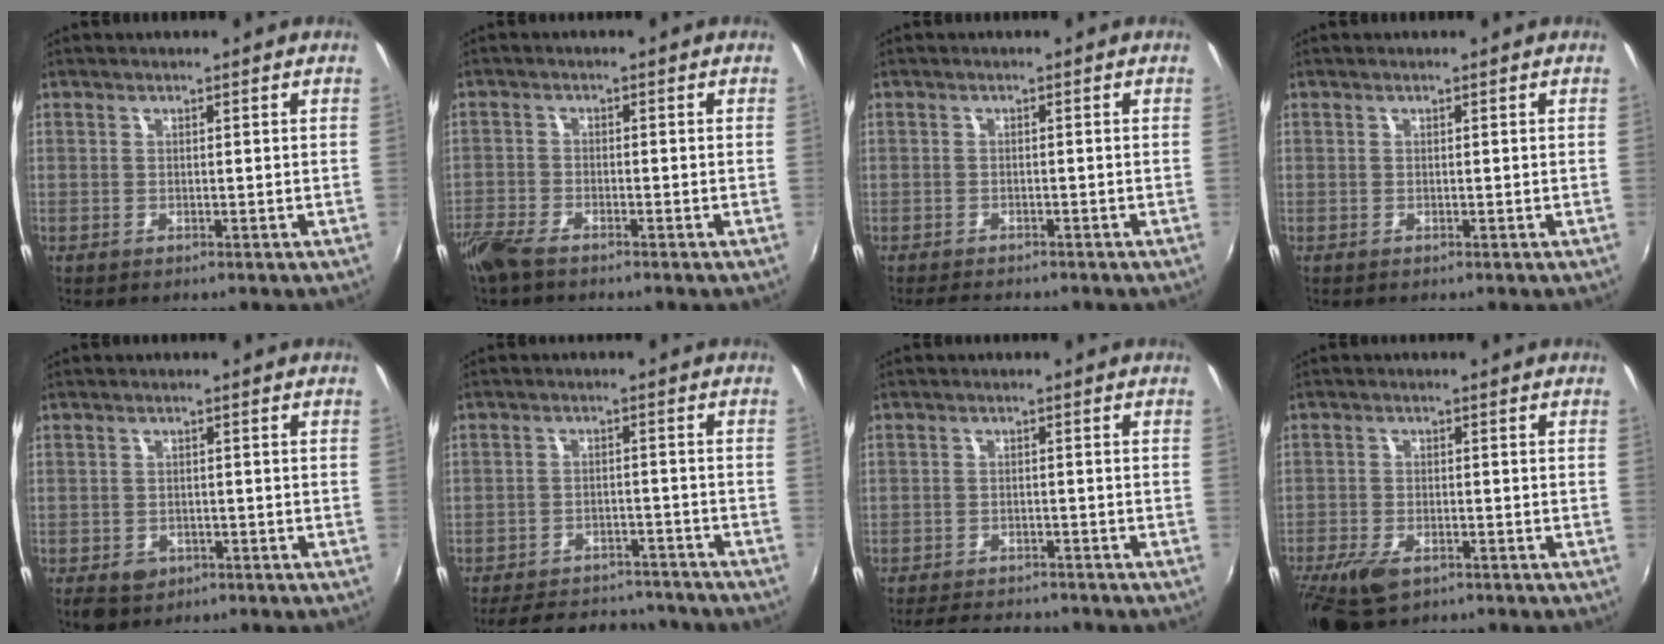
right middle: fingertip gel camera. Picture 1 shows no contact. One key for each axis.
{"total": 6.1, "fx": -5.0, "fy": 1.7, "fz": 3.2, "tx": -0.085, "ty": -0.021, "tz": -0.100}
{"total": 3.3, "fx": -2.9, "fy": 1.3, "fz": 0.9, "tx": -0.029, "ty": -0.006, "tz": -0.049}
{"total": 0.0}
{"total": 4.4, "fx": -2.4, "fy": 3.3, "fz": 1.8, "tx": -0.044, "ty": -0.006, "tz": -0.032}
{"total": 16.7, "fx": -14.4, "fy": 6.4, "fz": 5.8, "tx": -0.132, "ty": 0.025, "tz": -0.184}
{"total": 7.2, "fx": -6.5, "fy": 2.5, "fz": 2.0, "tx": -0.061, "ty": 0.002, "tz": -0.097}
{"total": 8.6, "fx": -5.6, "fy": 4.1, "fz": 5.2, "tx": -0.131, "ty": -0.023, "tz": -0.101}